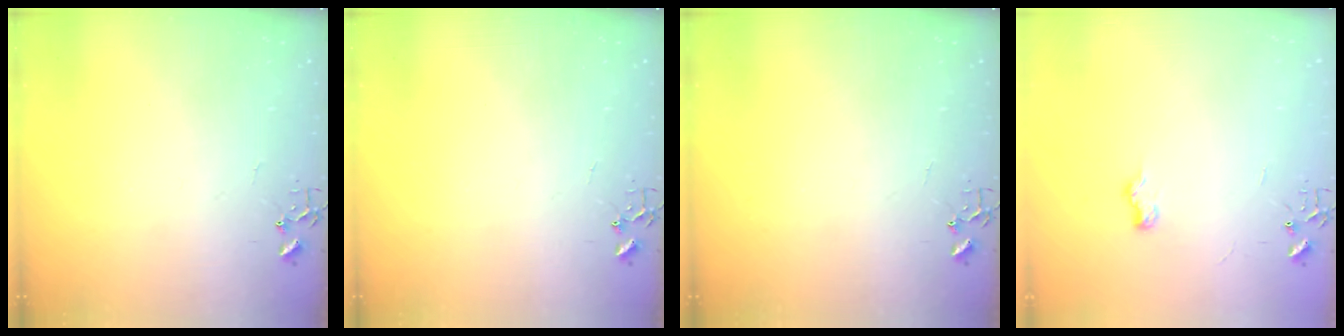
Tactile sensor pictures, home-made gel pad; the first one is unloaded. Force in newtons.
{"total": 0.0}
{"total": 0.0}
{"total": 6.3, "press": 6.3, "slide": 0.8}